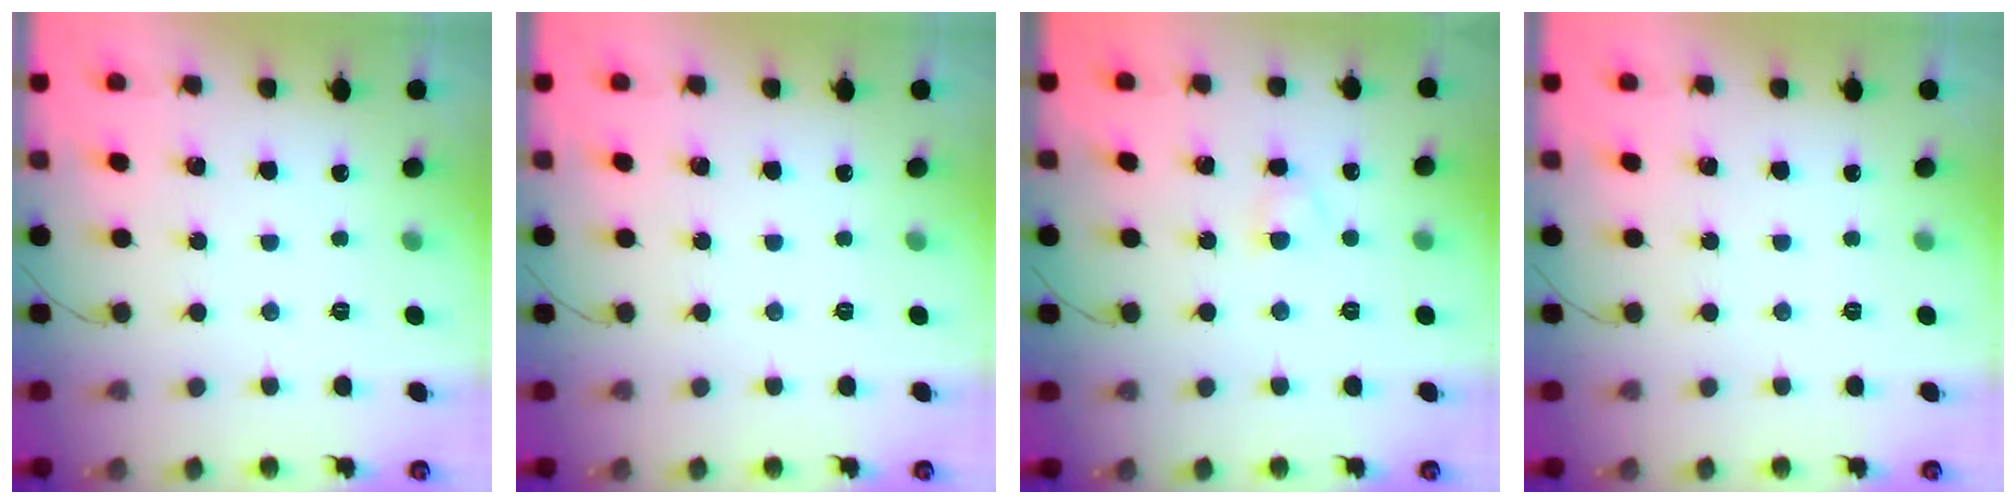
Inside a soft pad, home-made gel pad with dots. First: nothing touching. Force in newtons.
{"total": 0.0}
{"total": 2.6, "press": 2.3, "slide": 1.0}
{"total": 0.0}